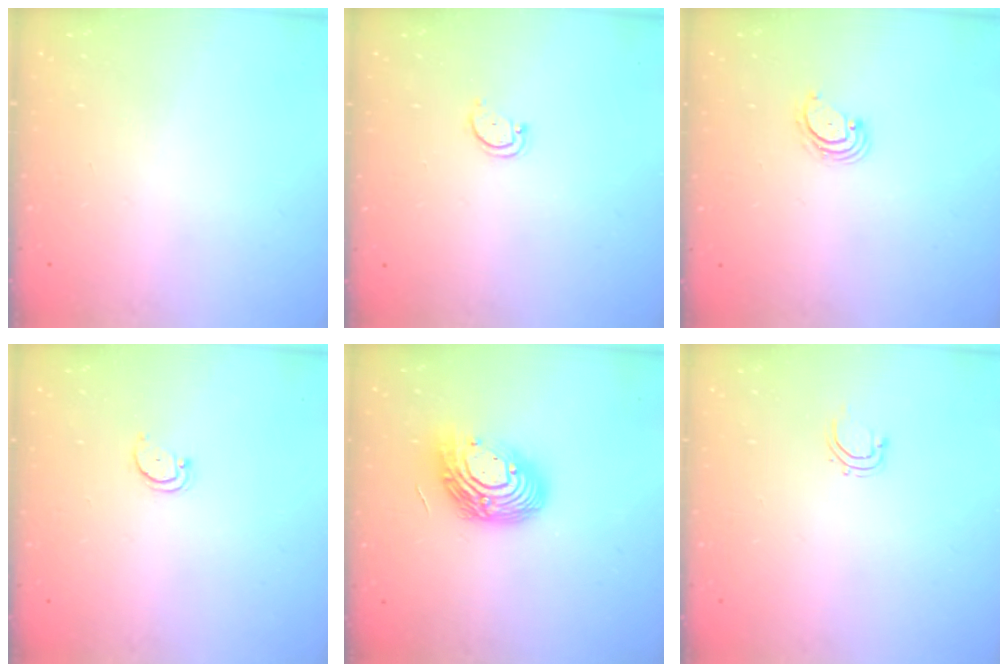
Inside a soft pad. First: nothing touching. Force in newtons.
{"total": 2.9, "press": 2.9, "slide": 0.4}
{"total": 3.3, "press": 3.3, "slide": 0.6}
{"total": 2.3, "press": 2.3, "slide": 0.2}
{"total": 14.2, "press": 14.1, "slide": 1.2}
{"total": 2.8, "press": 2.7, "slide": 0.5}